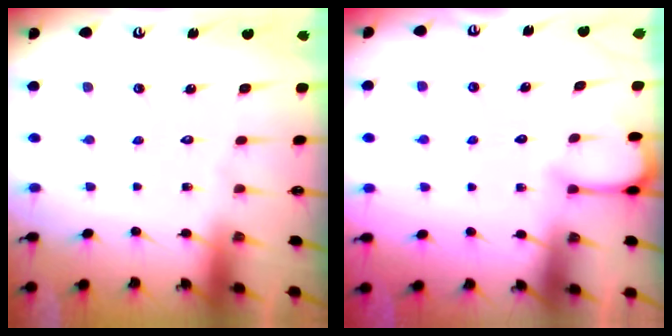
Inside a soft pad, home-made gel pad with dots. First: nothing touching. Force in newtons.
{"total": 2.8, "press": 2.8, "slide": 0.1}